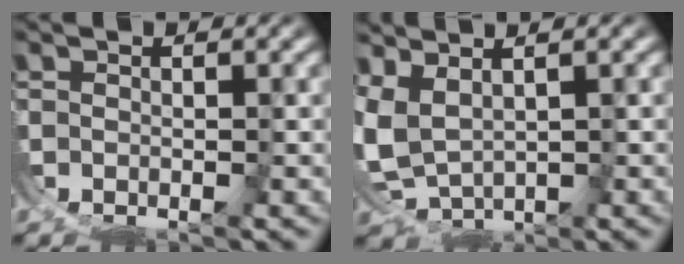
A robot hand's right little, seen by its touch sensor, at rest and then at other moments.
{"total": 6.3, "force": [-0.3, 5.5, 2.9], "torque": [-0.116, -0.036, 0.012]}